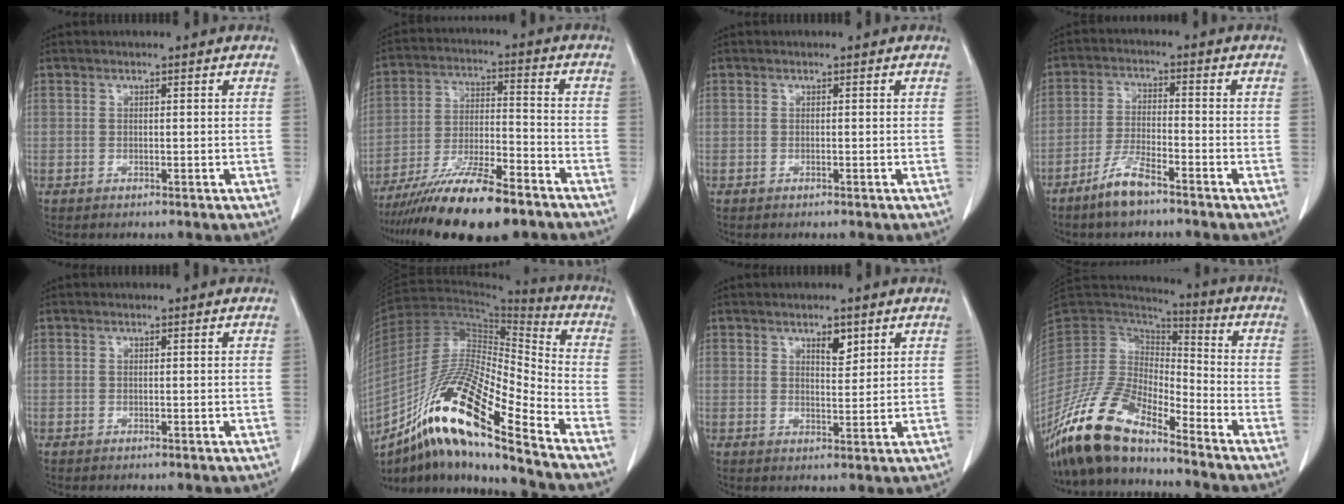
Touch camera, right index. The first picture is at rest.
{"total": 15.8, "force": [-11.9, 2.5, 10.0], "torque": [-0.182, -0.024, -0.208]}
{"total": 0.0}
{"total": 5.9, "force": [-4.4, 1.0, 3.8], "torque": [-0.085, -0.007, -0.085]}
{"total": 0.0}
{"total": 20.0, "force": [-12.6, 1.8, 15.4], "torque": [-0.303, -0.021, -0.226]}
{"total": 3.0, "force": [1.9, 1.1, 2.1], "torque": [-0.034, -0.005, 0.033]}
{"total": 15.3, "force": [-12.2, 4.1, 8.2], "torque": [-0.171, 0.005, -0.234]}